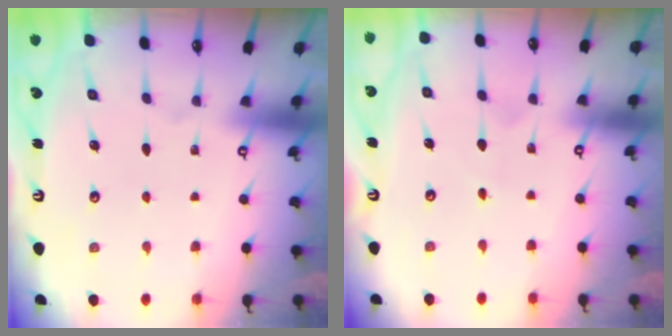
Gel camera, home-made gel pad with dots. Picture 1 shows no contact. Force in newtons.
{"total": 2.2, "press": 2.2, "slide": 0.2}